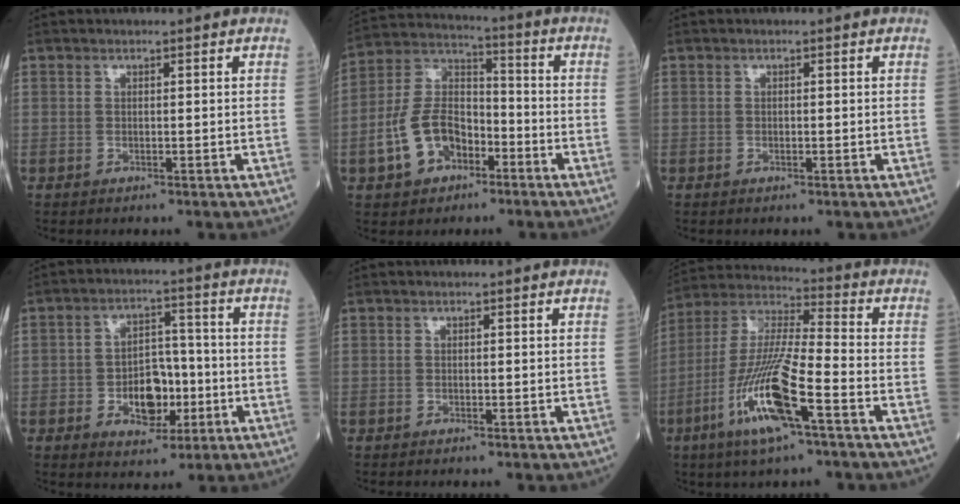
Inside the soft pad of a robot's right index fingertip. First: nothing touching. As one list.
[{"total": 12.2, "force": [-5.2, 7.5, 8.2], "torque": [-0.188, 0.023, -0.095]}, {"total": 0.0}, {"total": 7.9, "force": [-2.3, 4.7, 5.9], "torque": [-0.093, 0.013, -0.034]}, {"total": 0.0}, {"total": 15.4, "force": [-6.7, 1.5, 13.8], "torque": [-0.282, -0.016, -0.129]}]